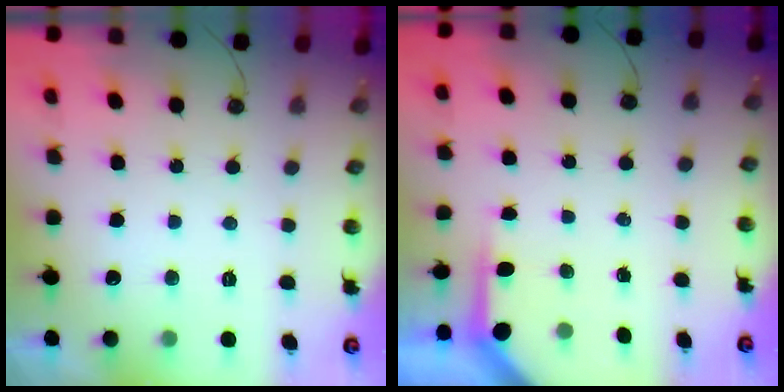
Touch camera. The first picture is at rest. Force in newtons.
{"total": 3.6, "press": 3.6, "slide": 0.3}